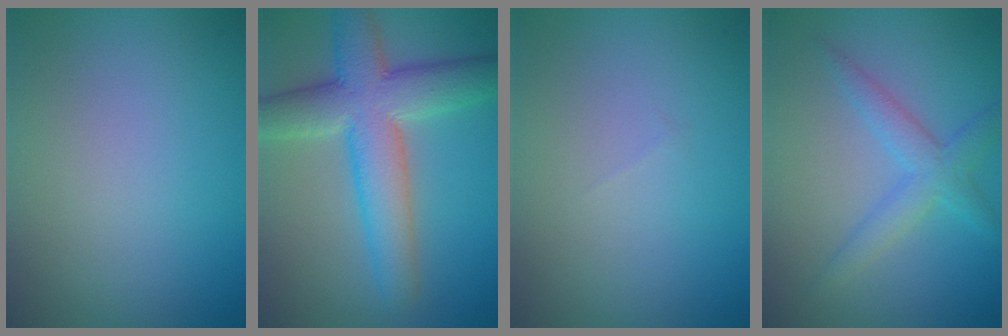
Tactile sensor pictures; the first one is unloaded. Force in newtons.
{"total": 8.3, "press": 8.3, "slide": 0.3}
{"total": 0.0}
{"total": 3.0, "press": 3.0, "slide": 0.1}